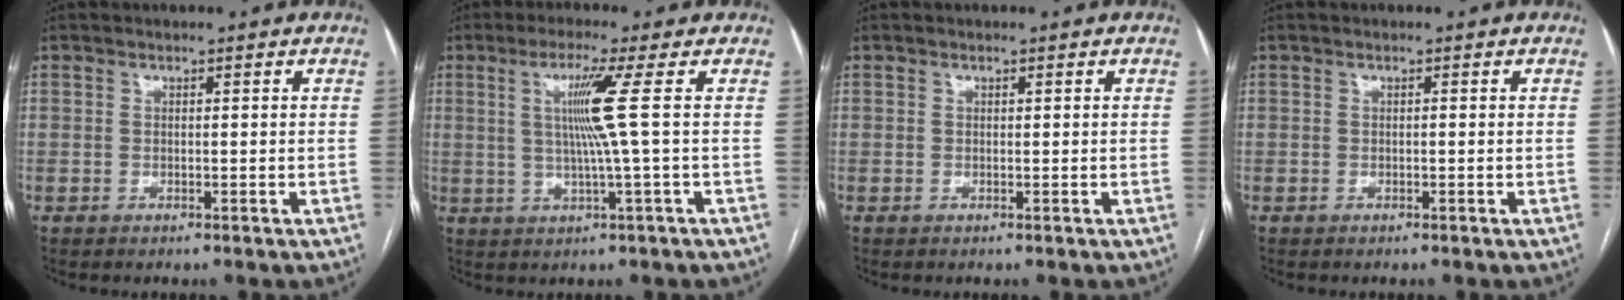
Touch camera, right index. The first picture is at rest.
{"total": 6.6, "force": [1.1, -2.2, 6.1], "torque": [-0.120, -0.004, 0.027]}
{"total": 0.0}
{"total": 0.0}